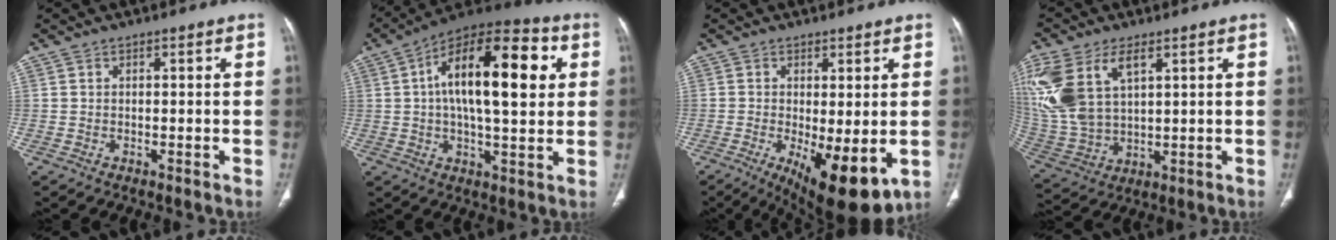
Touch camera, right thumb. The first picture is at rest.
{"total": 21.0, "force": [4.2, 8.6, 18.7], "torque": [-0.275, 0.018, 0.053]}
{"total": 12.6, "force": [-3.2, 4.5, 11.3], "torque": [-0.167, -0.028, -0.035]}
{"total": 18.1, "force": [7.0, 10.2, 13.2], "torque": [-0.308, -0.015, 0.145]}